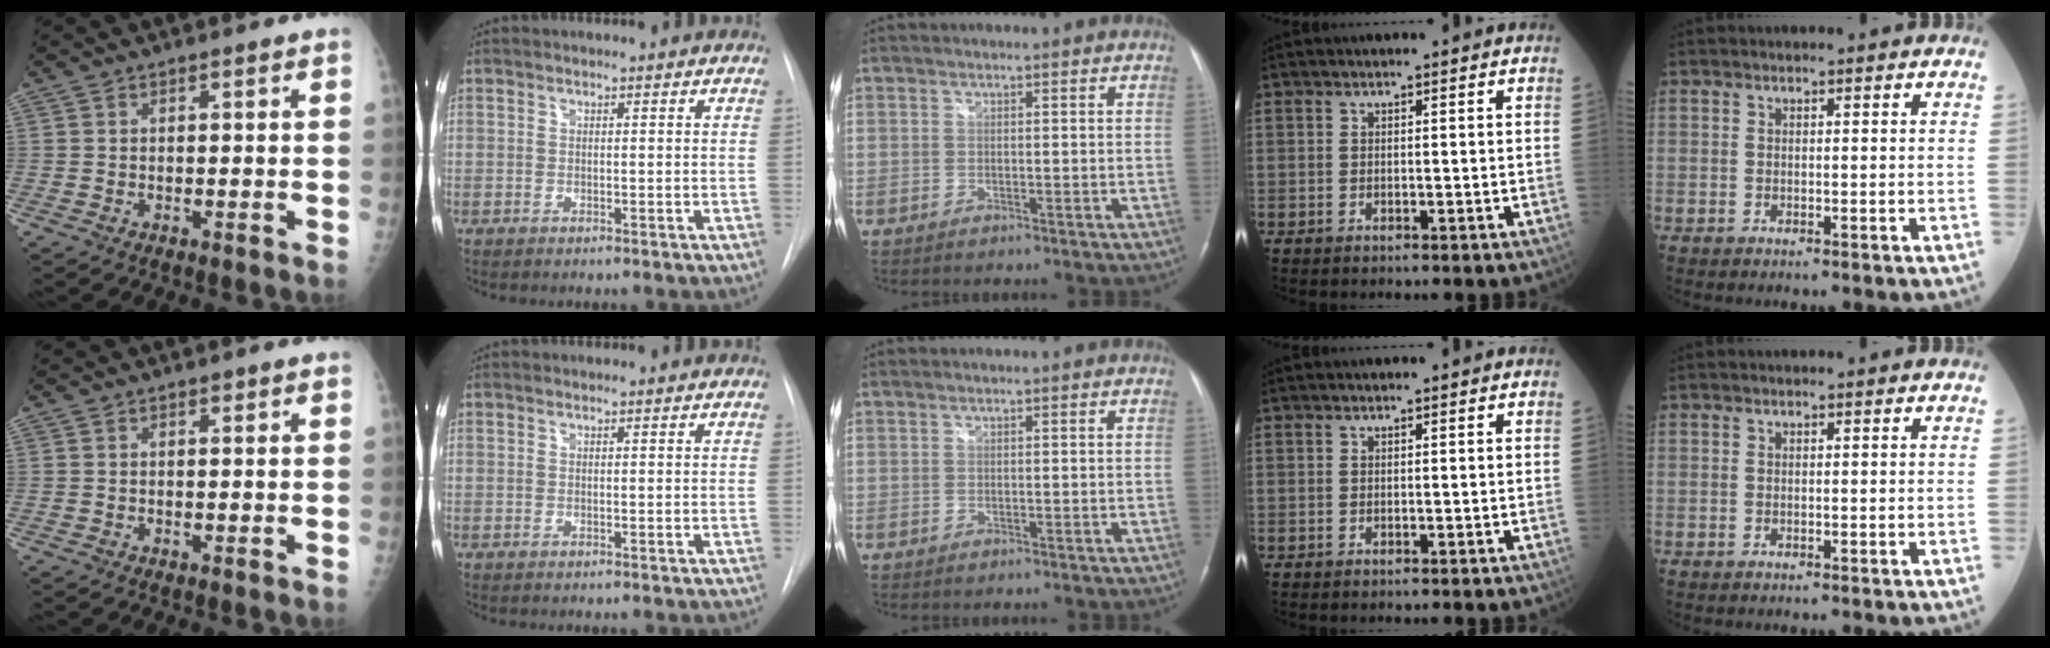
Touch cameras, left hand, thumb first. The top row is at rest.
{"thumb": {"total": 0.6, "force": [0.4, 0.2, 0.4], "torque": [-0.005, 0.000, 0.004]}}